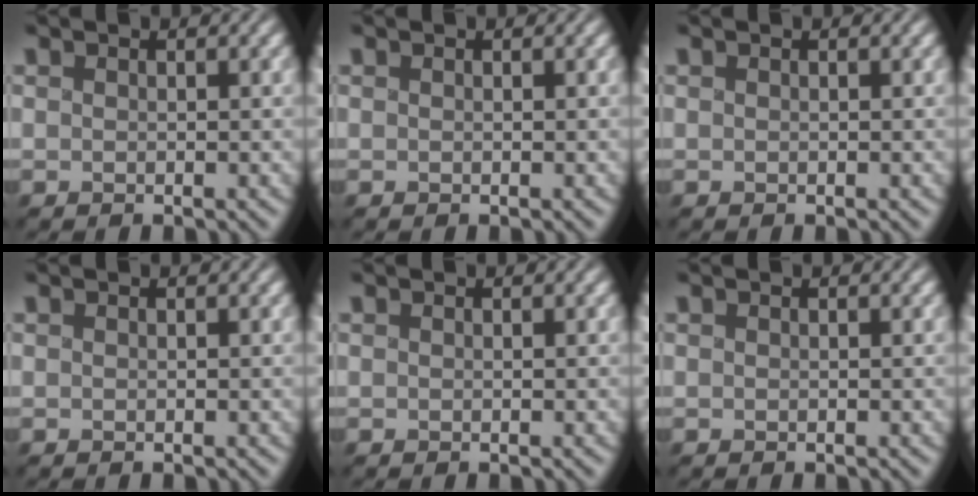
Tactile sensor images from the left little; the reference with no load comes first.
{"total": 0.0}
{"total": 0.0}
{"total": 0.0}
{"total": 0.0}
{"total": 0.0}